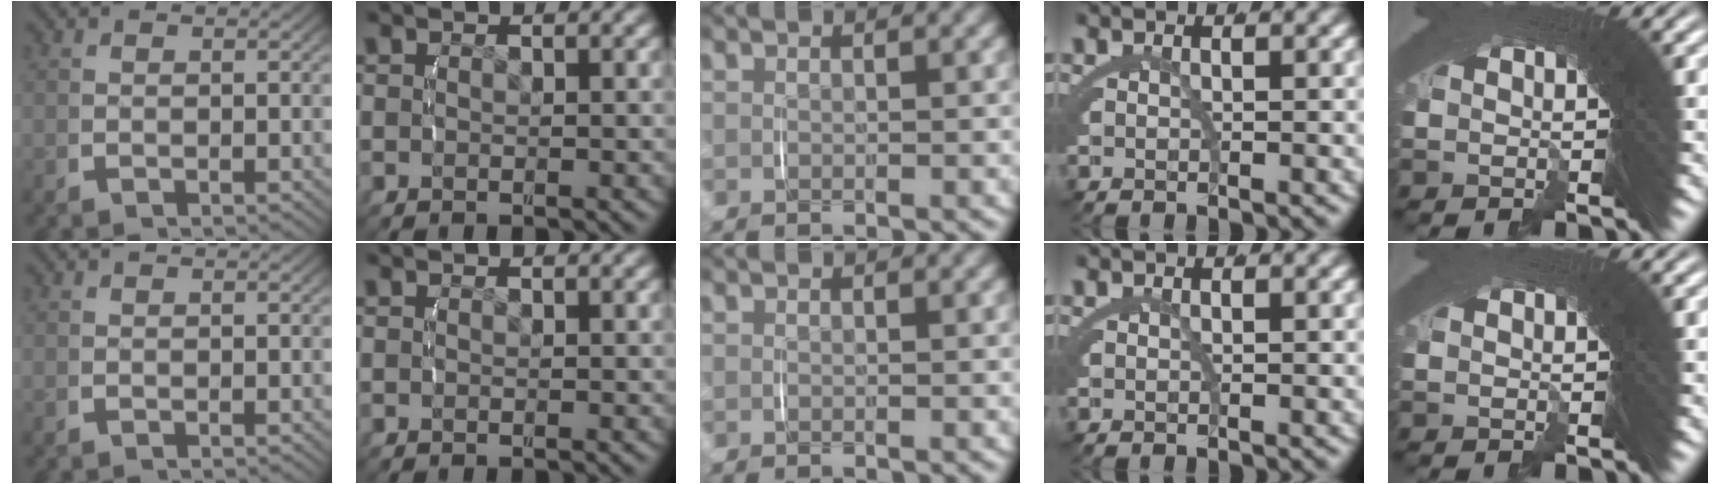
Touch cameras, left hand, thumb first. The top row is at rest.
{}